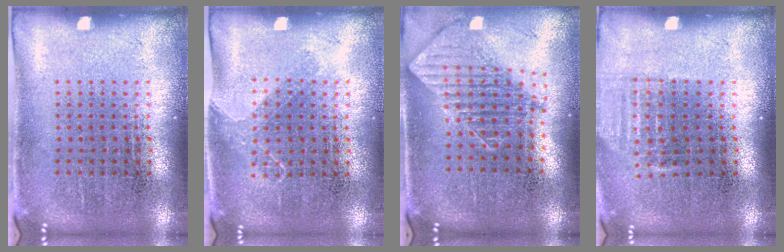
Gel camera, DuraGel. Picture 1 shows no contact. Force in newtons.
{"total": 1.1, "press": 0.8, "slide": 0.7}
{"total": 1.7, "press": 1.3, "slide": 1.0}
{"total": 1.0, "press": 0.9, "slide": 0.4}